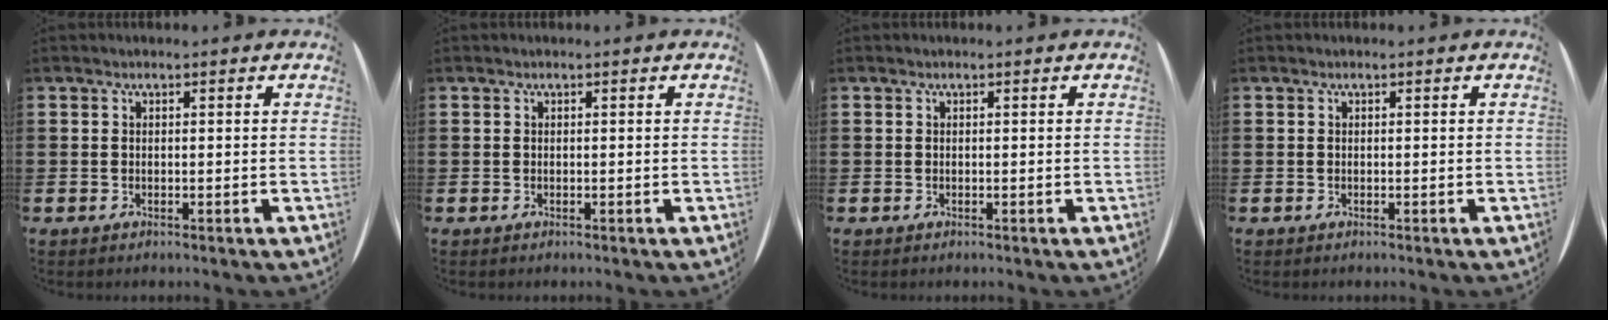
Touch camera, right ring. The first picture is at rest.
{"total": 0.0}
{"total": 0.0}
{"total": 0.0}